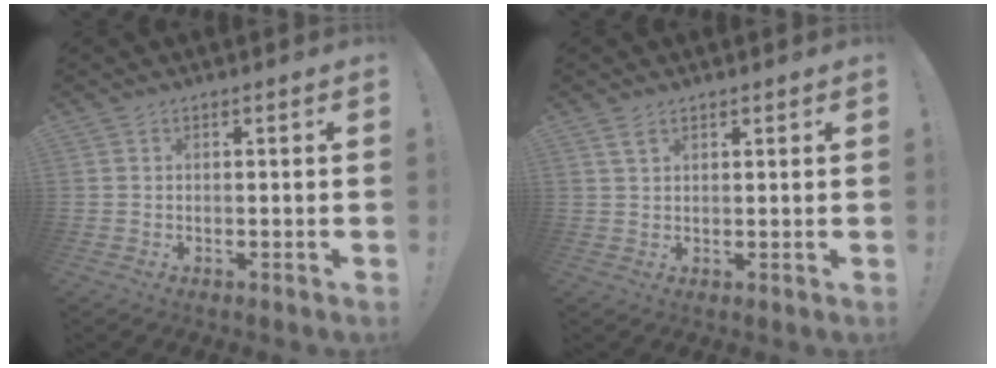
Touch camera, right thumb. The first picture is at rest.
{"total": 3.0, "force": [1.8, 1.5, 1.8], "torque": [-0.023, -0.005, 0.032]}